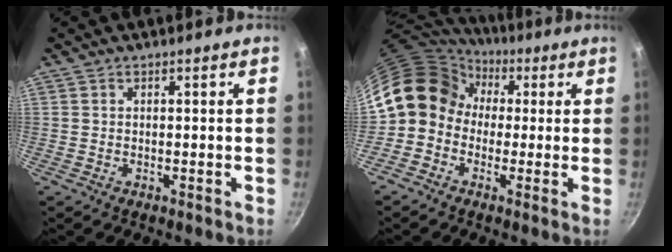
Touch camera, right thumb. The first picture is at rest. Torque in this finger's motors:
{"motor_torque": [-0.57, 1.18, 0.81, -0.90, 0.12]}